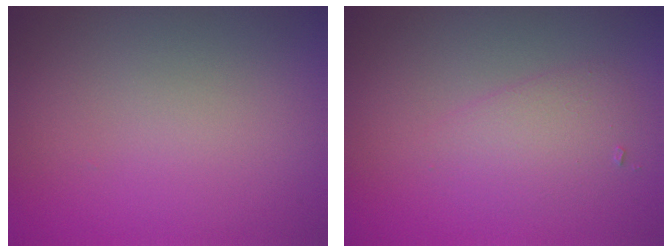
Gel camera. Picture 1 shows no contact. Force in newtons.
{"total": 2.2, "press": 2.2, "slide": 0.1}